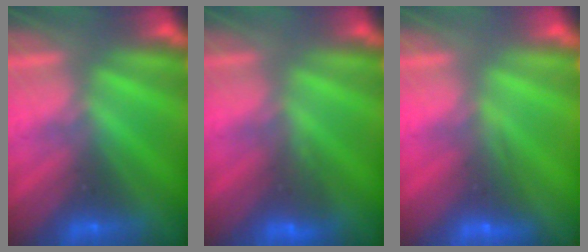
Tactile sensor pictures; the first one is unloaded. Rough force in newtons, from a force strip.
{"total": 3.2}
{"total": 2.9}